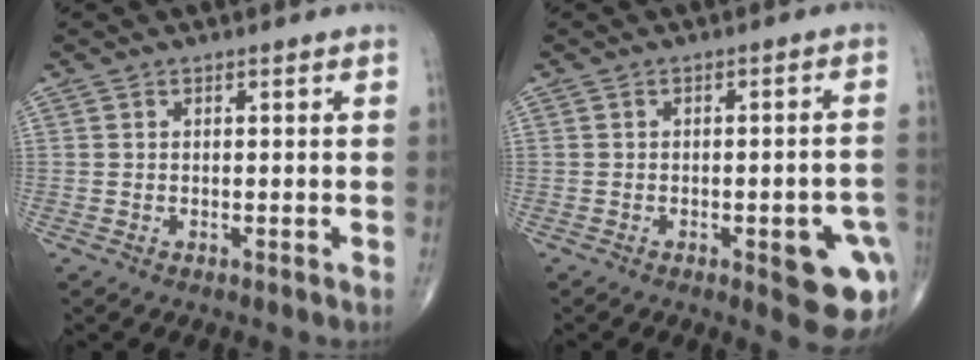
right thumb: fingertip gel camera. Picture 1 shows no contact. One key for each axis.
{"total": 10.6, "fx": -3.7, "fy": 3.4, "fz": 9.3, "tx": -0.092, "ty": 0.010, "tz": -0.037}